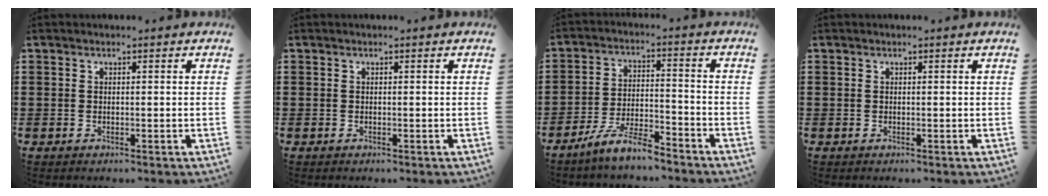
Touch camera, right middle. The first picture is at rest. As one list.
[{"total": 0.0}, {"total": 6.7, "force": [-5.7, 0.7, 3.4], "torque": [-0.079, -0.004, -0.112]}, {"total": 0.0}]